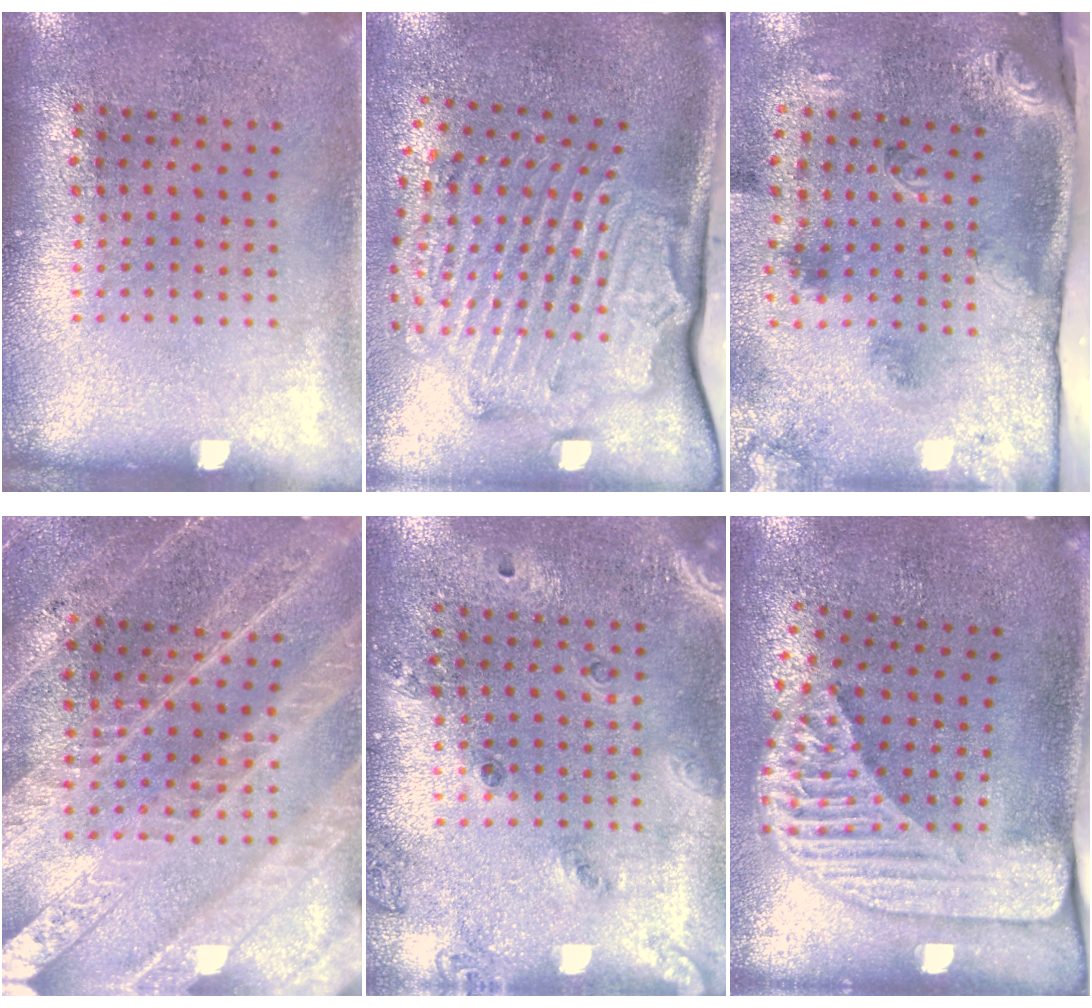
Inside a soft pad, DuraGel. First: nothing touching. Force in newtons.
{"total": 2.5, "press": 2.2, "slide": 1.2}
{"total": 3.4, "press": 2.1, "slide": 2.7}
{"total": 3.8, "press": 3.6, "slide": 1.4}
{"total": 1.5, "press": 1.3, "slide": 0.7}
{"total": 2.4, "press": 1.7, "slide": 1.6}